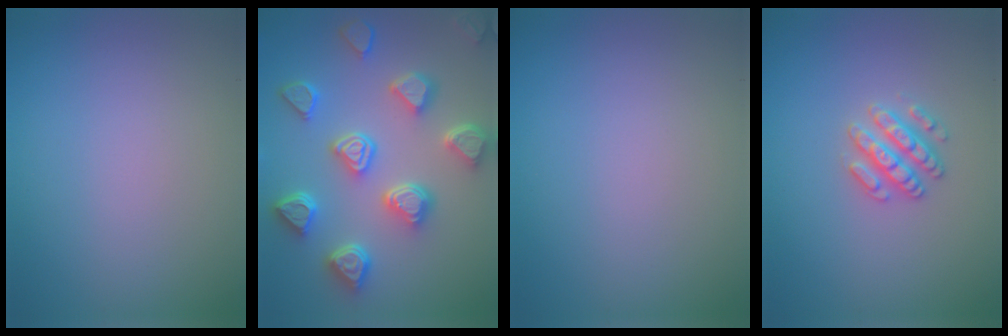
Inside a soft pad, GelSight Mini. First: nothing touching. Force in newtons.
{"total": 7.0, "press": 5.8, "slide": 3.9}
{"total": 0.0}
{"total": 2.6, "press": 2.6, "slide": 0.3}